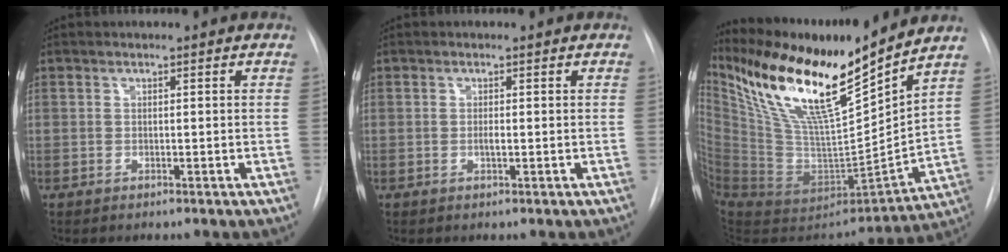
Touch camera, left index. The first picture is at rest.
{"total": 0.8, "force": [0.0, 0.2, 0.8], "torque": [-0.017, -0.002, -0.001]}
{"total": 22.8, "force": [17.1, 2.1, 14.9], "torque": [-0.262, -0.014, 0.316]}